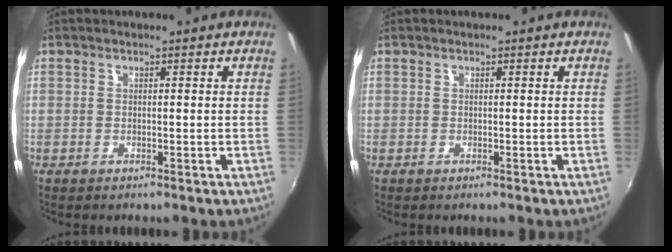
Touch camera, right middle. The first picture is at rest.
{"total": 0.0}